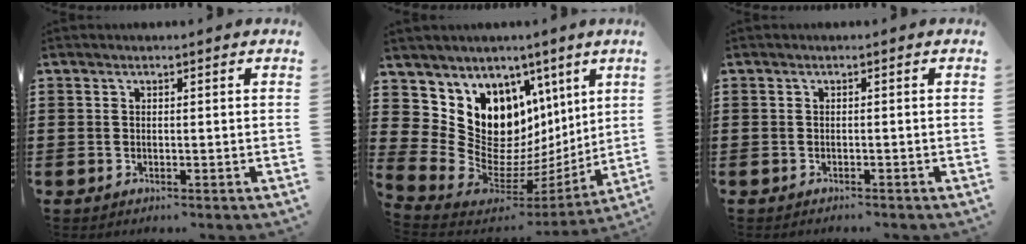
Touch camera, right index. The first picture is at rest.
{"total": 13.2, "force": [3.9, 11.0, 6.1], "torque": [-0.143, -0.057, 0.086]}
{"total": 0.6, "force": [-0.6, 0.0, 0.1], "torque": [-0.003, -0.002, -0.012]}